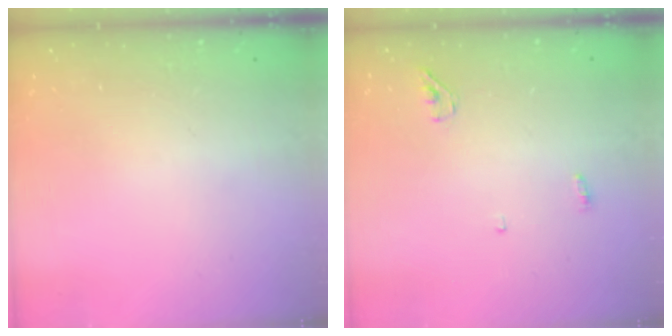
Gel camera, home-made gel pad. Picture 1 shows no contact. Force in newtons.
{"total": 3.4, "press": 3.3, "slide": 1.0}